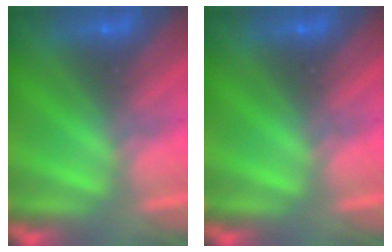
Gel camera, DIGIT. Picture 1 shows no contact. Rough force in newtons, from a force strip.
{"total": 0.0}